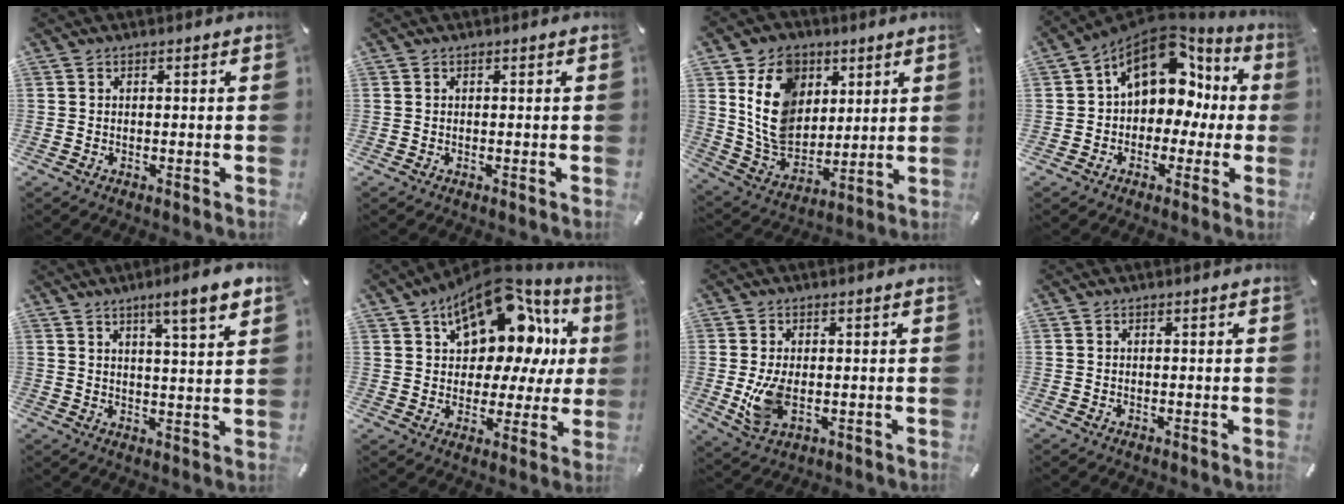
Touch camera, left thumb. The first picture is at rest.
{"total": 0.0}
{"total": 15.1, "force": [5.0, 12.2, 7.5], "torque": [-0.149, -0.014, 0.100]}
{"total": 14.7, "force": [4.7, 10.6, 9.1], "torque": [-0.134, -0.023, 0.085]}
{"total": 8.0, "force": [5.5, 0.8, 5.7], "torque": [-0.082, -0.030, 0.086]}
{"total": 17.5, "force": [9.7, 9.8, 10.7], "torque": [-0.160, -0.072, 0.163]}
{"total": 7.3, "force": [-0.4, 3.9, 6.1], "torque": [-0.122, -0.011, -0.011]}
{"total": 0.0}